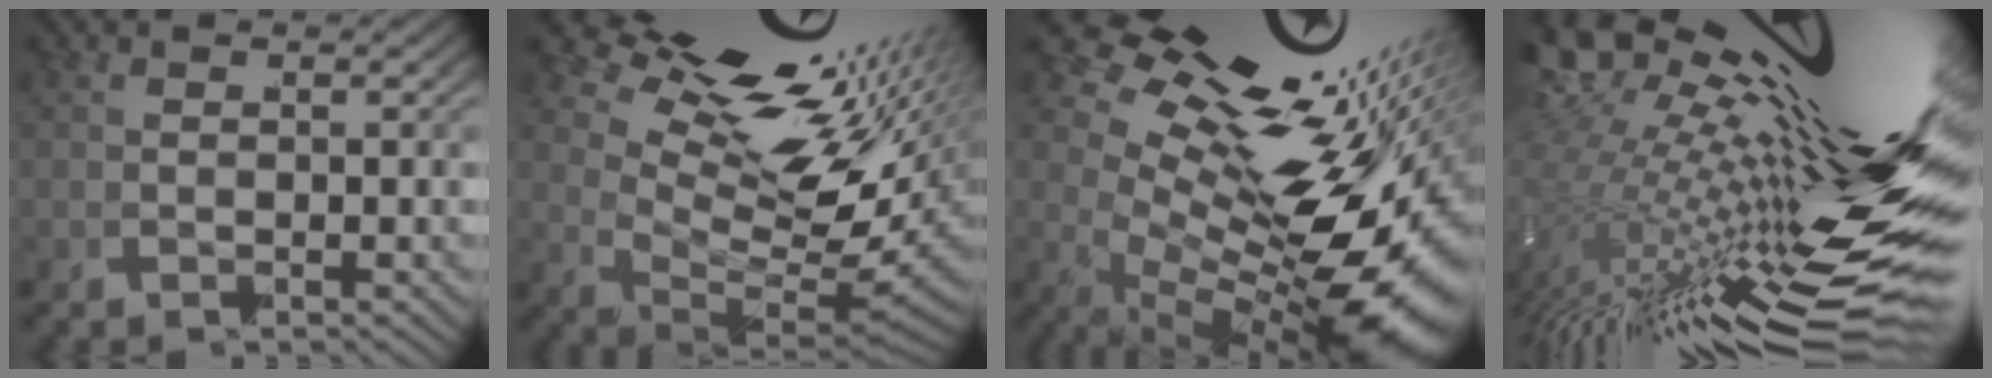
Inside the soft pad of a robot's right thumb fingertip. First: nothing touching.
{"total": 14.8, "force": [3.3, 8.9, 11.3], "torque": [-0.168, -0.011, 0.052]}
{"total": 17.9, "force": [1.6, 9.7, 15.0], "torque": [-0.212, -0.006, 0.026]}
{"total": 18.2, "force": [2.2, 10.0, 15.0], "torque": [-0.231, -0.022, 0.035]}